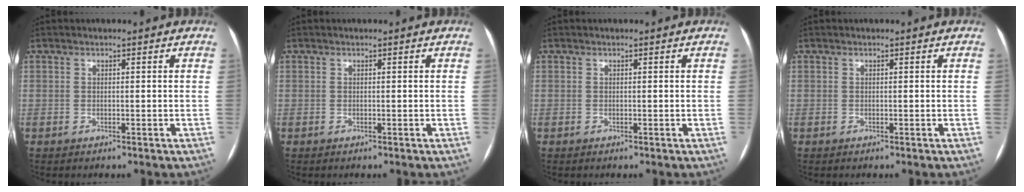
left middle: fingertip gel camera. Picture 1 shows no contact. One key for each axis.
{"total": 0.0}
{"total": 0.0}
{"total": 0.0}